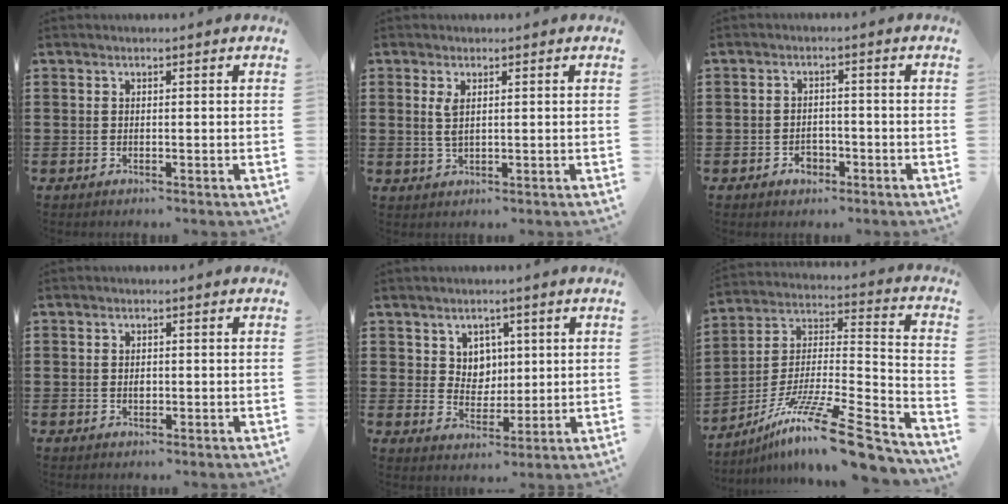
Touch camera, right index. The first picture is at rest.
{"total": 2.4, "force": [0.8, 1.0, 2.0], "torque": [-0.045, 0.005, 0.013]}
{"total": 2.4, "force": [-1.5, 1.5, 1.1], "torque": [-0.023, -0.002, -0.031]}
{"total": 1.1, "force": [-0.1, 0.6, 0.9], "torque": [-0.019, 0.001, -0.002]}
{"total": 4.7, "force": [2.2, 4.0, 0.9], "torque": [-0.030, 0.004, 0.039]}
{"total": 15.7, "force": [-11.7, 1.8, 10.2], "torque": [-0.177, 0.028, -0.212]}